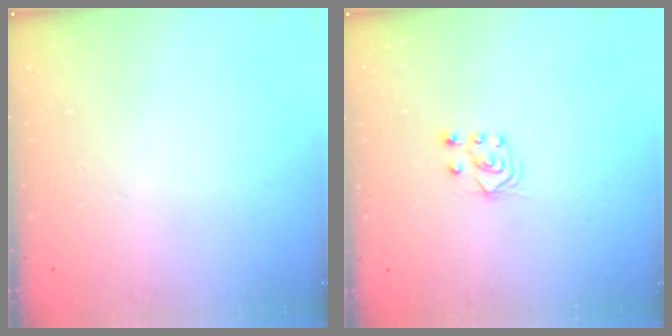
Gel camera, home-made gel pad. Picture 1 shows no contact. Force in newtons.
{"total": 4.3, "press": 4.3, "slide": 0.6}